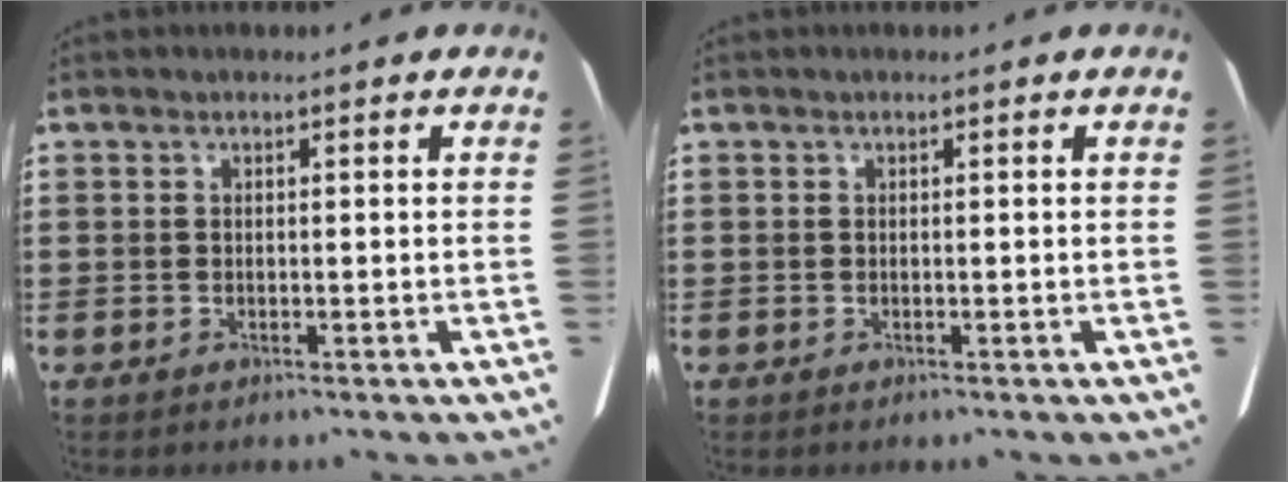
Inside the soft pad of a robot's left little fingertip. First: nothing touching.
{"total": 0.0}